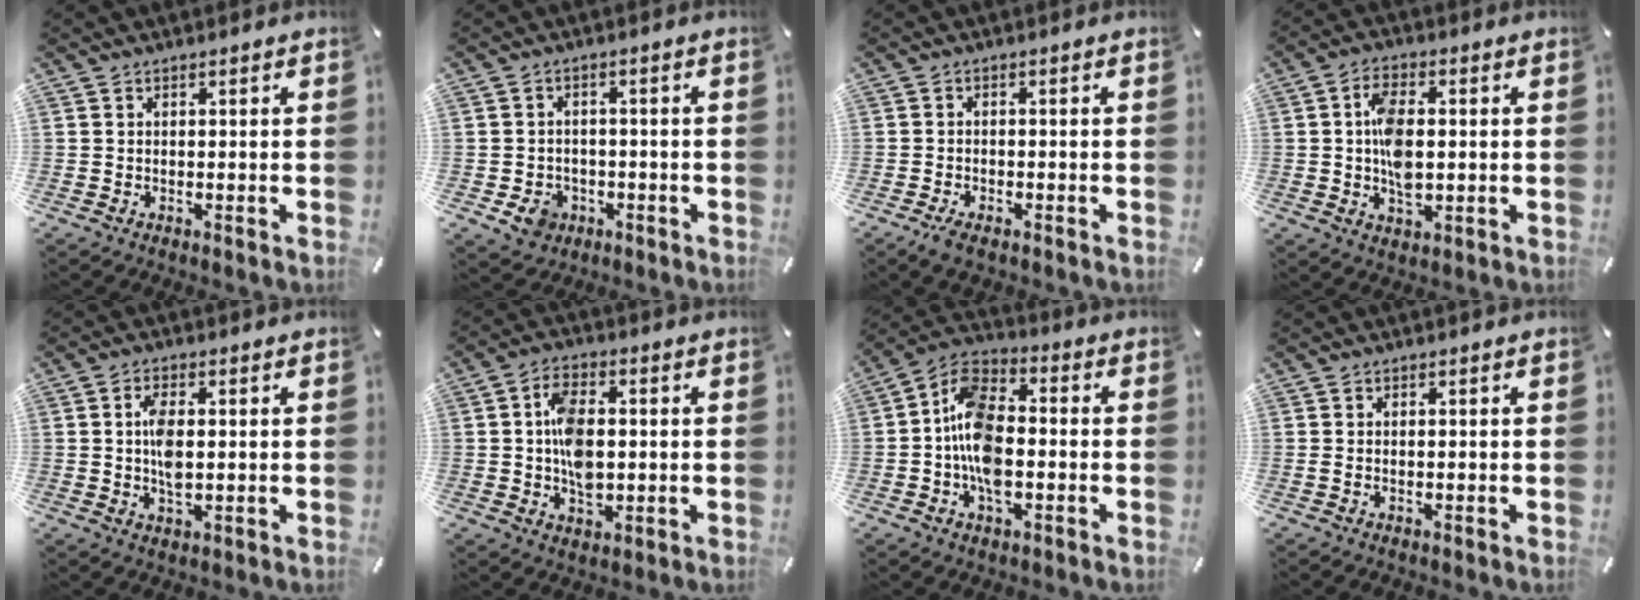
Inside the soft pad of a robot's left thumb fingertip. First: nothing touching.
{"total": 5.5, "force": [-2.3, 4.6, 2.0], "torque": [-0.043, 0.006, -0.044]}
{"total": 2.4, "force": [-1.7, 0.9, 1.4], "torque": [-0.037, 0.003, -0.037]}
{"total": 8.5, "force": [0.2, 4.9, 6.9], "torque": [-0.133, 0.003, 0.000]}
{"total": 5.7, "force": [0.3, 2.7, 5.0], "torque": [-0.105, -0.001, -0.001]}
{"total": 9.3, "force": [-0.1, 6.0, 7.1], "torque": [-0.133, 0.004, -0.002]}
{"total": 12.1, "force": [-3.1, 7.4, 9.0], "torque": [-0.194, 0.016, -0.057]}
{"total": 0.8, "force": [-0.2, 0.3, 0.8], "torque": [-0.014, 0.000, -0.004]}